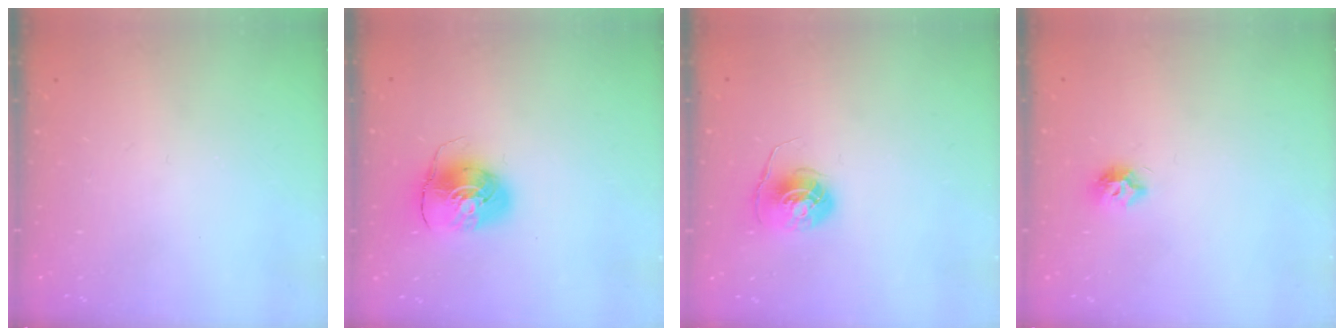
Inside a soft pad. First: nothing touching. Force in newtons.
{"total": 7.9, "press": 7.9, "slide": 0.7}
{"total": 6.0, "press": 6.0, "slide": 0.4}
{"total": 7.1, "press": 7.1, "slide": 0.8}